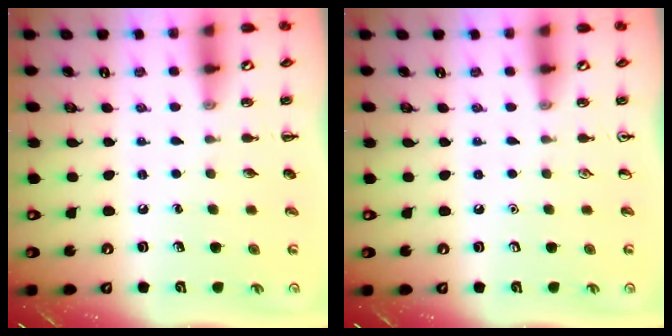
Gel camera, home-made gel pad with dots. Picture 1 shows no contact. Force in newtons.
{"total": 0.0}